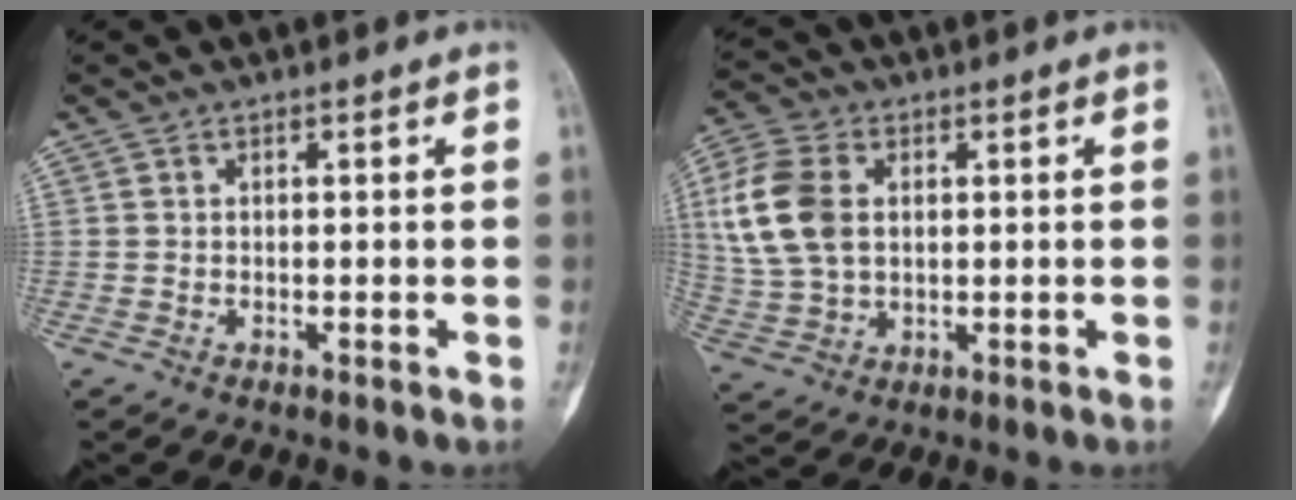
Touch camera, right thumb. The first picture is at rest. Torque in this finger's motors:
{"motor_torque": [0.03, 0.73, 0.91, 0.30, 0.14]}